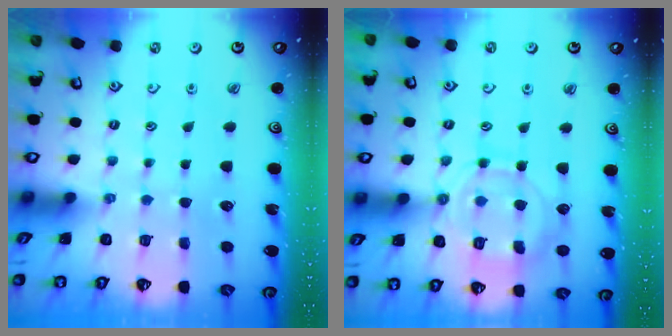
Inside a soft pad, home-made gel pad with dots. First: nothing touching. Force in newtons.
{"total": 11.2, "press": 11.1, "slide": 1.1}